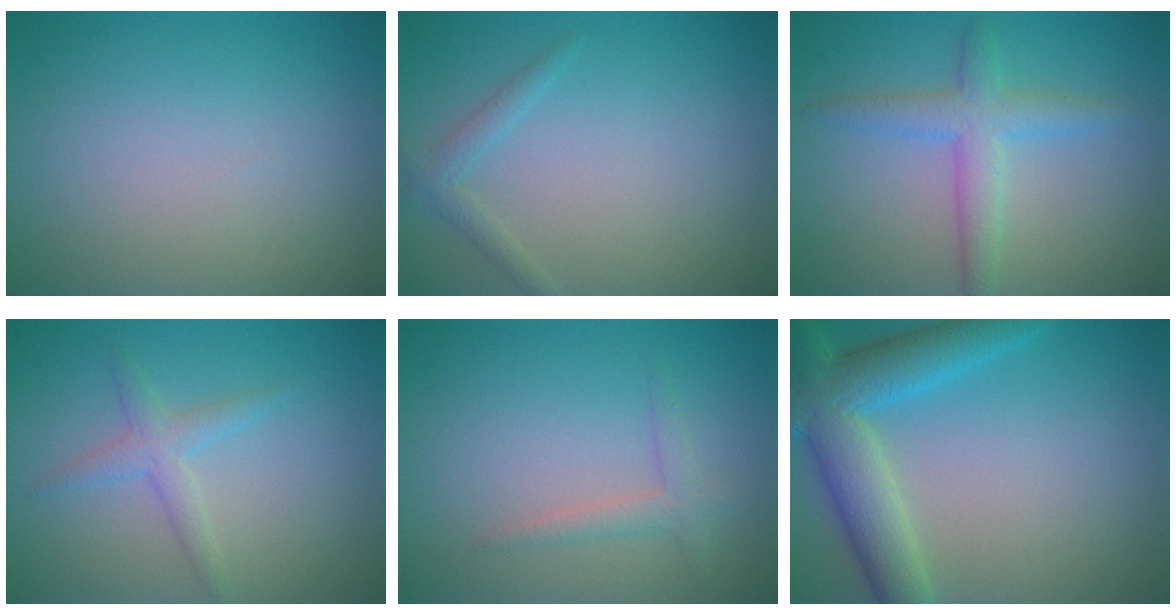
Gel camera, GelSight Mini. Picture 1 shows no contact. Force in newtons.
{"total": 1.4, "press": 1.4, "slide": 0.1}
{"total": 3.5, "press": 3.5, "slide": 0.2}
{"total": 2.0, "press": 2.0, "slide": 0.2}
{"total": 1.6, "press": 1.5, "slide": 0.1}
{"total": 7.3, "press": 7.2, "slide": 0.3}